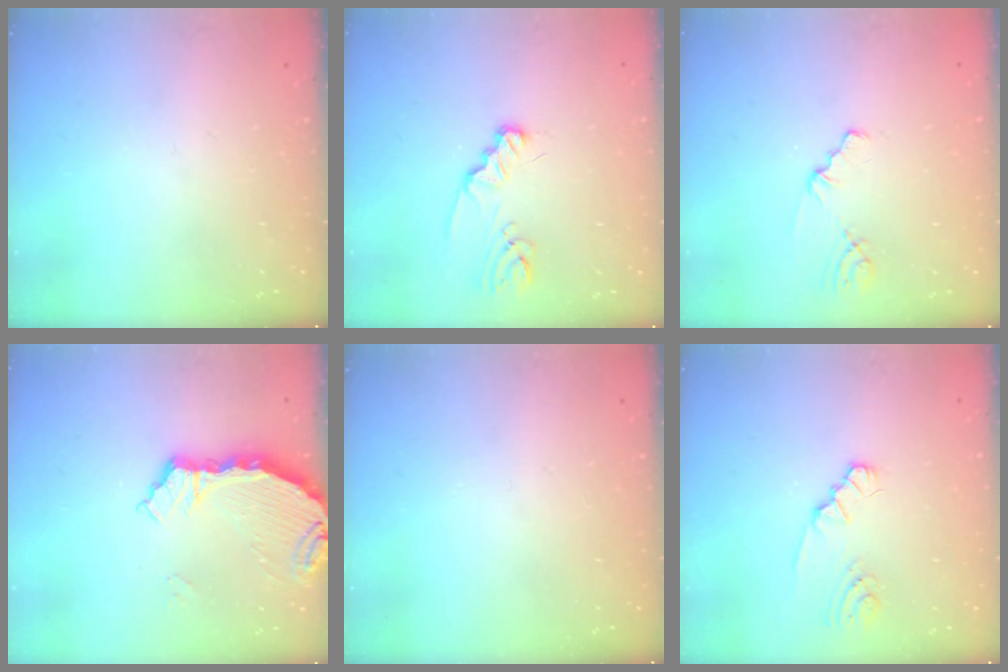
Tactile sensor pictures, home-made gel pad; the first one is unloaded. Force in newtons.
{"total": 3.3, "press": 3.3, "slide": 0.4}
{"total": 1.6, "press": 1.6, "slide": 0.3}
{"total": 7.4, "press": 5.3, "slide": 5.2}
{"total": 0.0}
{"total": 2.2, "press": 2.2, "slide": 0.4}